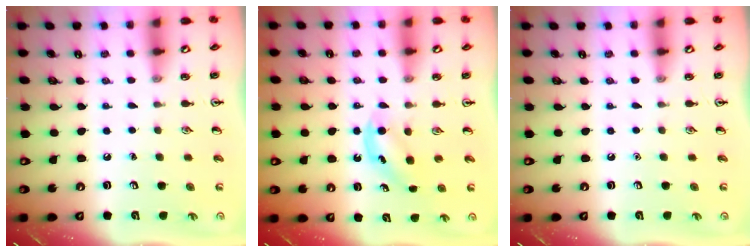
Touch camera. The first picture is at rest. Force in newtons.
{"total": 4.5, "press": 4.2, "slide": 1.5}
{"total": 0.0}